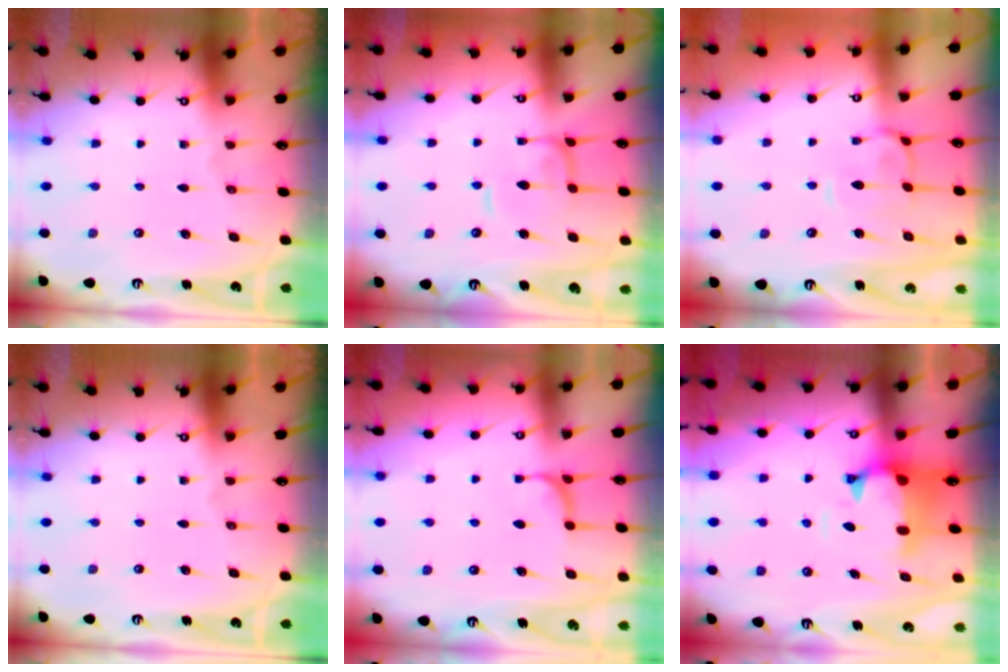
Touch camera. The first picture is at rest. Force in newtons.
{"total": 0.5, "press": 0.3, "slide": 0.4}
{"total": 0.8, "press": 0.4, "slide": 0.7}
{"total": 0.0}
{"total": 1.0, "press": 0.9, "slide": 0.6}
{"total": 1.2, "press": 0.1, "slide": 1.2}